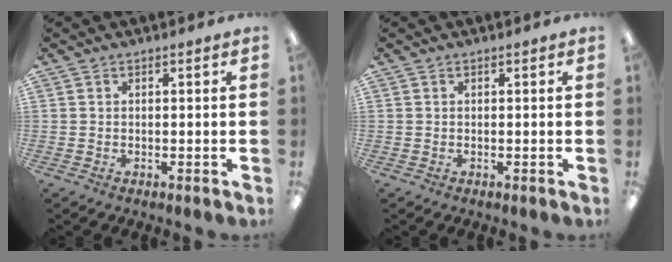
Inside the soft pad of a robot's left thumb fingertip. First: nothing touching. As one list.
[{"total": 0.0}]